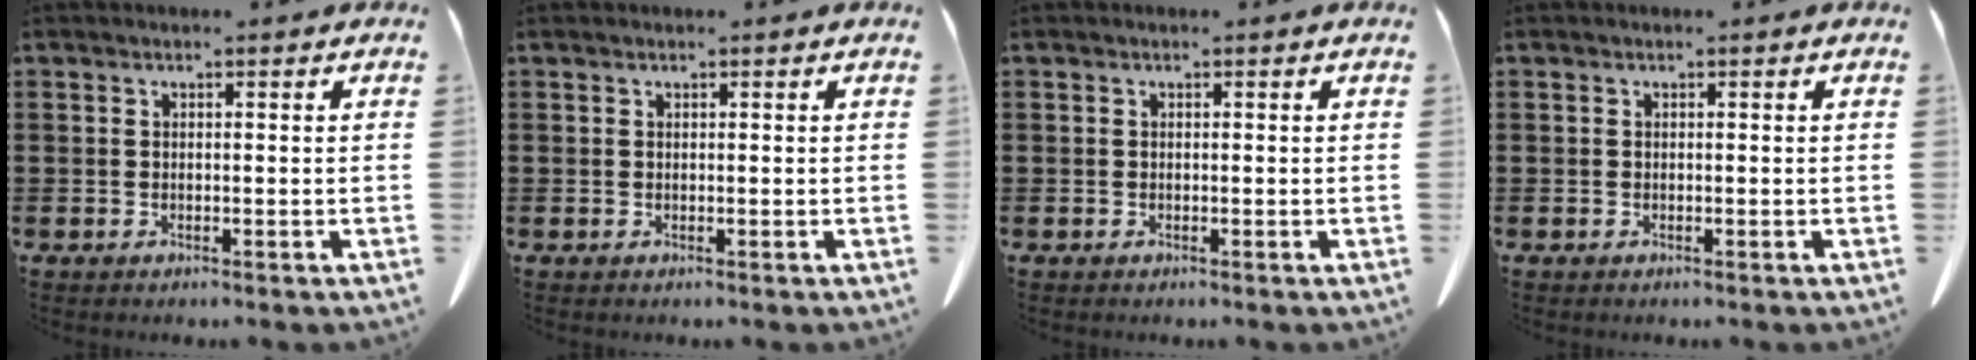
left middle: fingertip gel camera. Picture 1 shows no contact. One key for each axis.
{"total": 0.0}
{"total": 0.0}
{"total": 0.0}